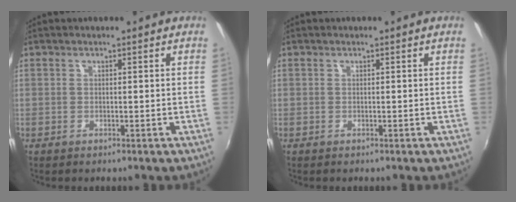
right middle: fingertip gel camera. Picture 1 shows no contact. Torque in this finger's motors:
{"motor_torque": [-0.01, -0.01, 0.00, 0.00]}